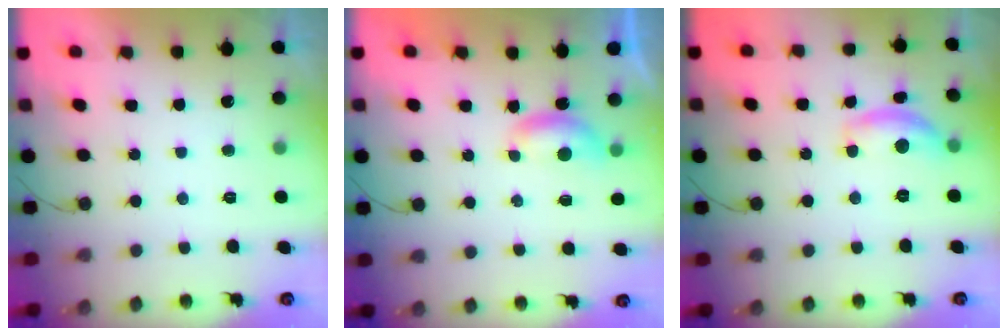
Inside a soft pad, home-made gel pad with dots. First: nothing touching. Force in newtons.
{"total": 5.0, "press": 5.0, "slide": 0.6}
{"total": 11.2, "press": 11.2, "slide": 0.8}